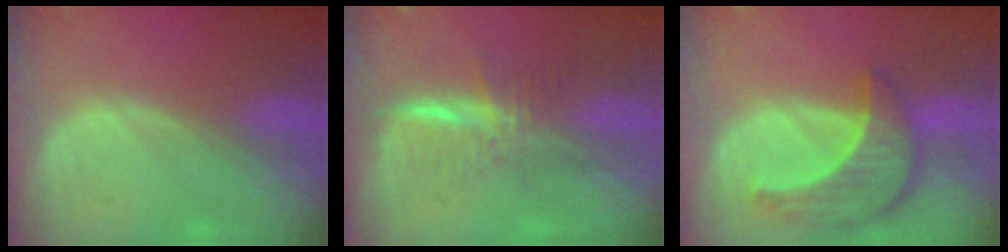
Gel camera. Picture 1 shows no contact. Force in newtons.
{"total": 5.8, "press": 5.3, "slide": 2.3}
{"total": 8.8, "press": 8.0, "slide": 3.7}